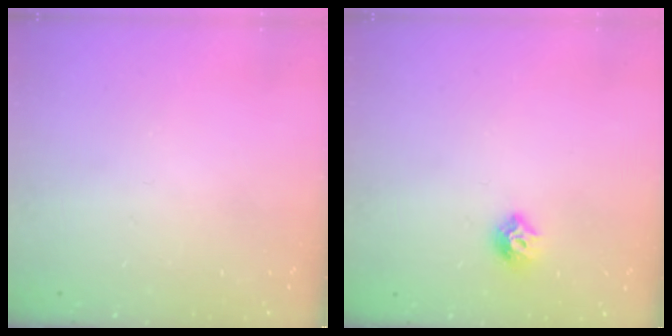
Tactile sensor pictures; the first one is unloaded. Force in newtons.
{"total": 8.2, "press": 8.2, "slide": 0.3}